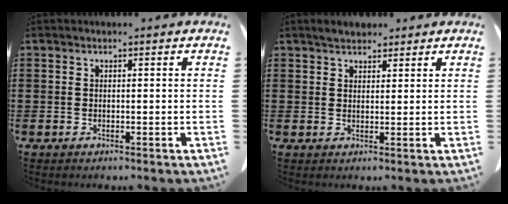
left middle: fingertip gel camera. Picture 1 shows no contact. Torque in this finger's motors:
{"motor_torque": [0.08, -0.05, 0.05, 0.03]}